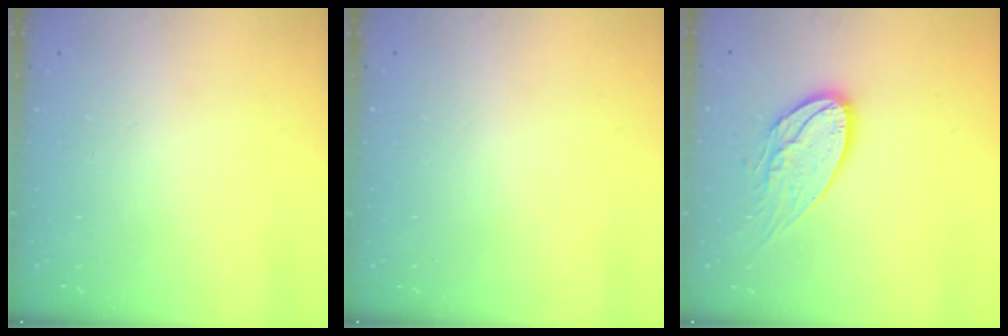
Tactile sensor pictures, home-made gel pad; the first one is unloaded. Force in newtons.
{"total": 0.0}
{"total": 14.7, "press": 14.6, "slide": 1.2}